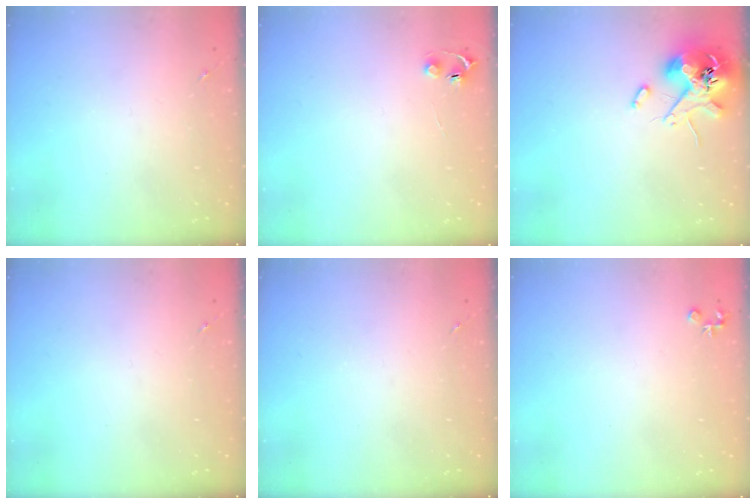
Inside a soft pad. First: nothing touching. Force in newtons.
{"total": 4.0, "press": 4.0, "slide": 0.5}
{"total": 11.8, "press": 11.6, "slide": 1.8}
{"total": 0.0}
{"total": 0.0}
{"total": 3.7, "press": 3.6, "slide": 0.4}